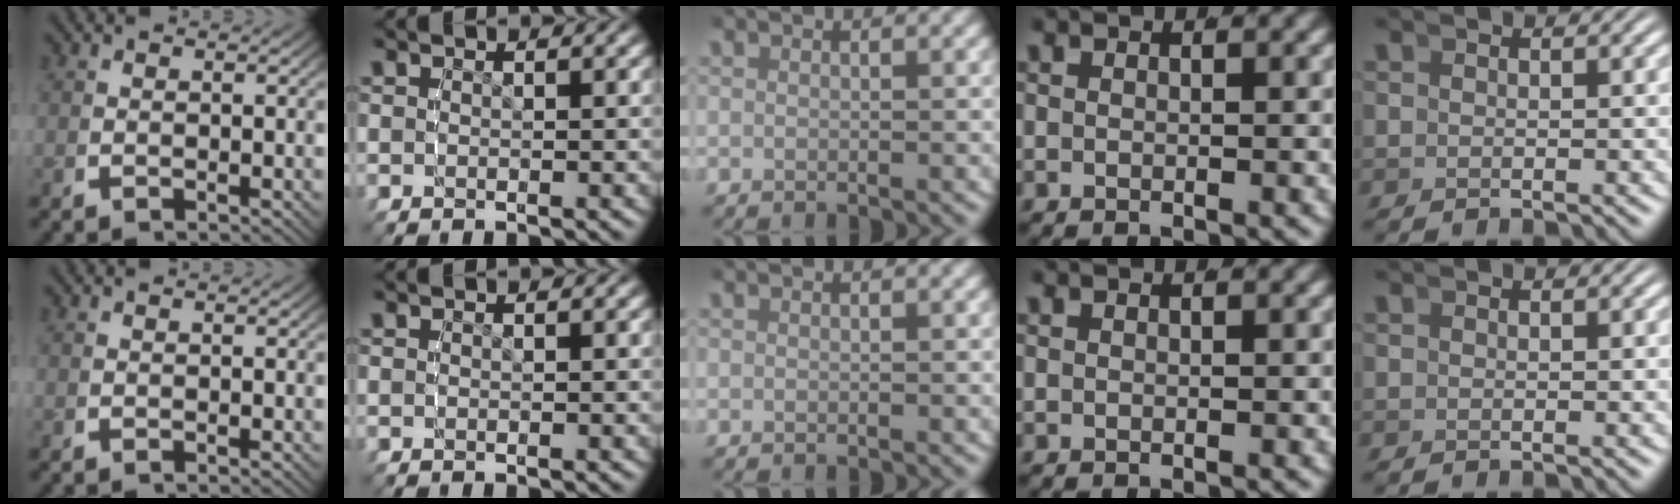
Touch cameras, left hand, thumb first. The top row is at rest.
{}